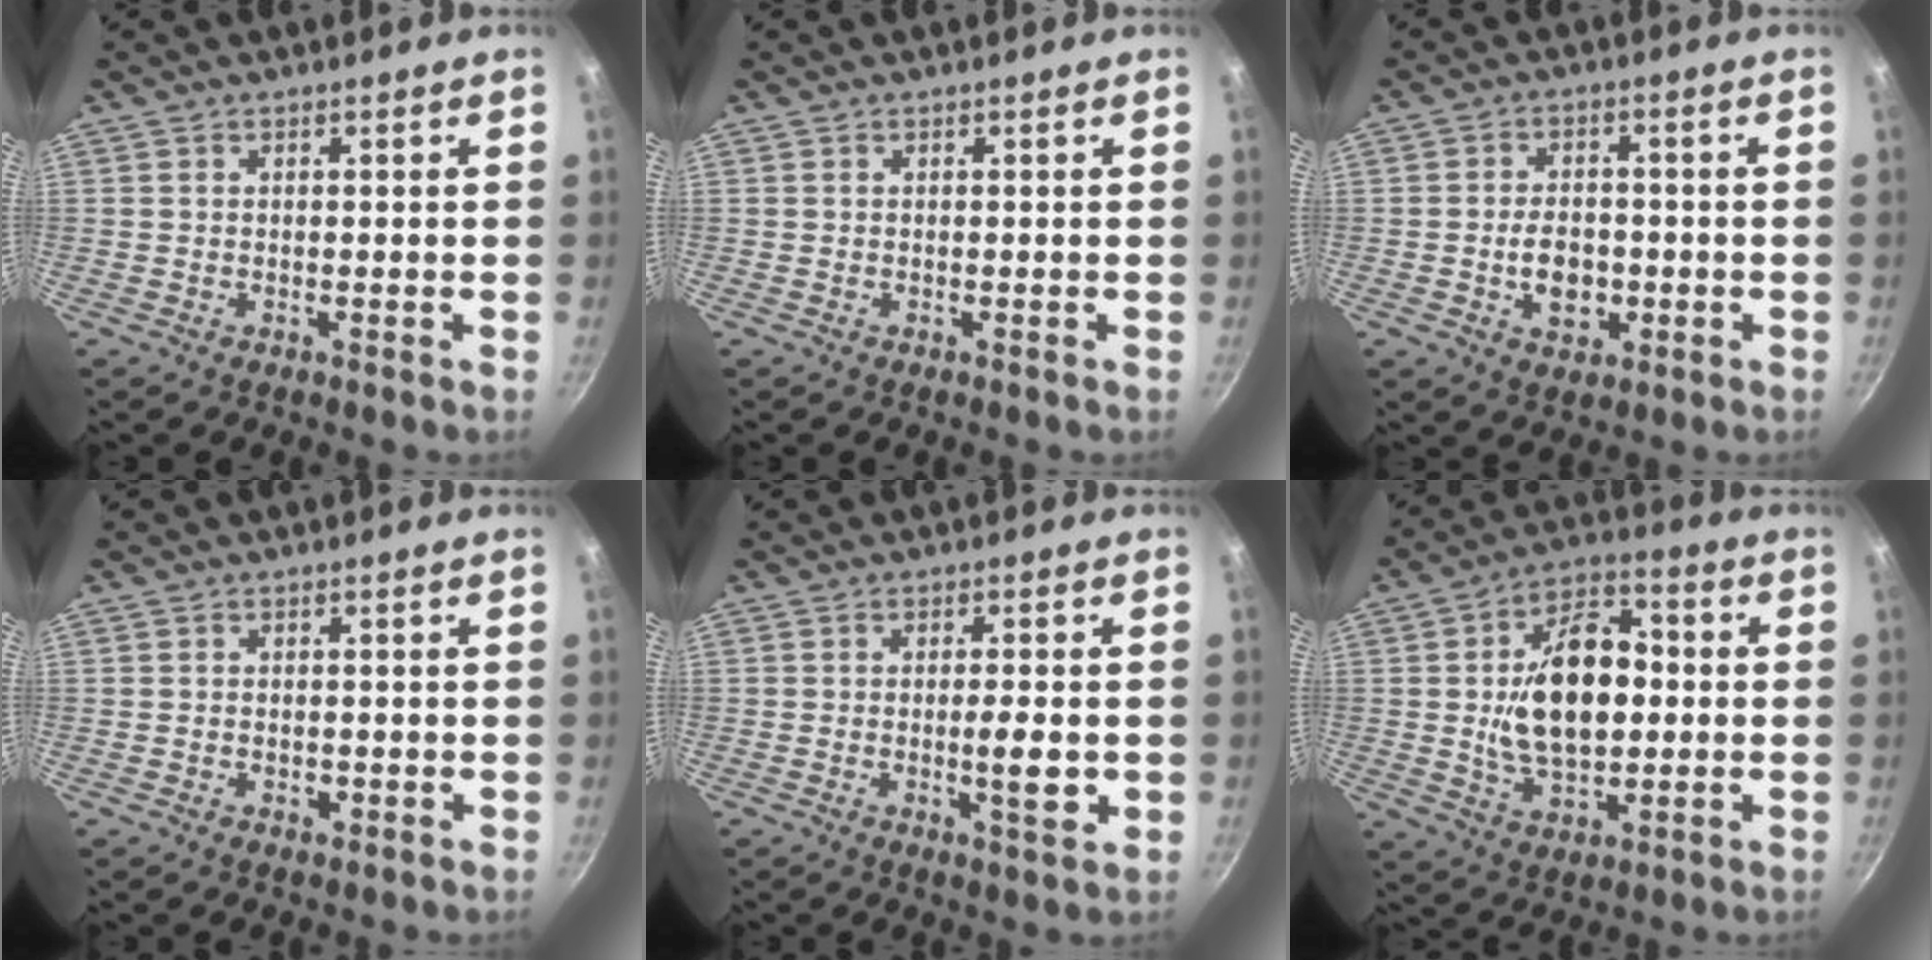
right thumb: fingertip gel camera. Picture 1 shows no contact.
{"total": 0.0}
{"total": 7.3, "force": [-1.6, 5.0, 5.1], "torque": [-0.061, 0.014, -0.023]}
{"total": 1.6, "force": [-0.5, 1.1, 1.1], "torque": [-0.016, 0.002, -0.009]}
{"total": 5.9, "force": [-1.0, 1.3, 5.7], "torque": [-0.087, -0.002, -0.015]}
{"total": 17.3, "force": [0.5, 10.4, 13.8], "torque": [-0.198, 0.016, 0.003]}